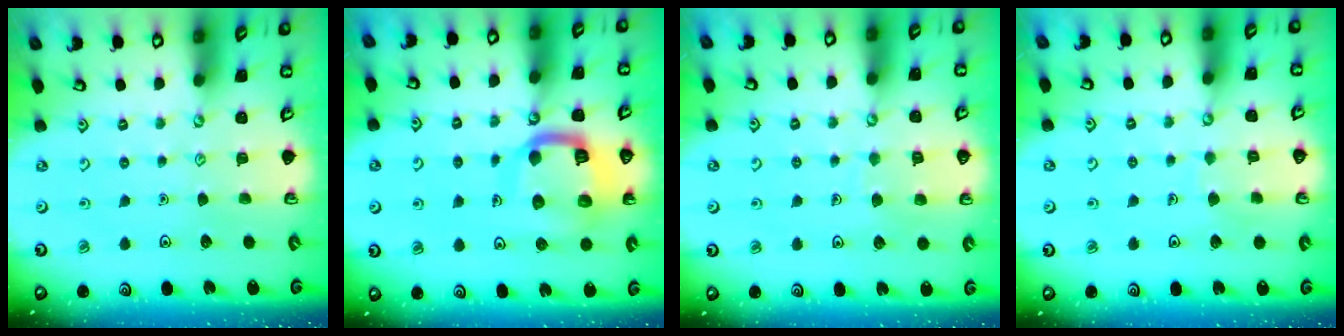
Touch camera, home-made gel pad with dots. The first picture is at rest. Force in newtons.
{"total": 13.5, "press": 13.5, "slide": 1.5}
{"total": 6.1, "press": 6.1, "slide": 0.5}
{"total": 3.1, "press": 3.0, "slide": 0.3}